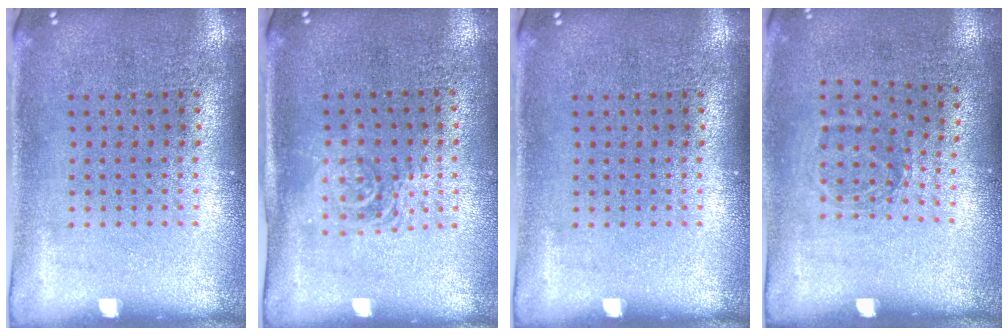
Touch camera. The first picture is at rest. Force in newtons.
{"total": 1.6, "press": 1.4, "slide": 0.7}
{"total": 0.0}
{"total": 1.1, "press": 0.8, "slide": 0.7}